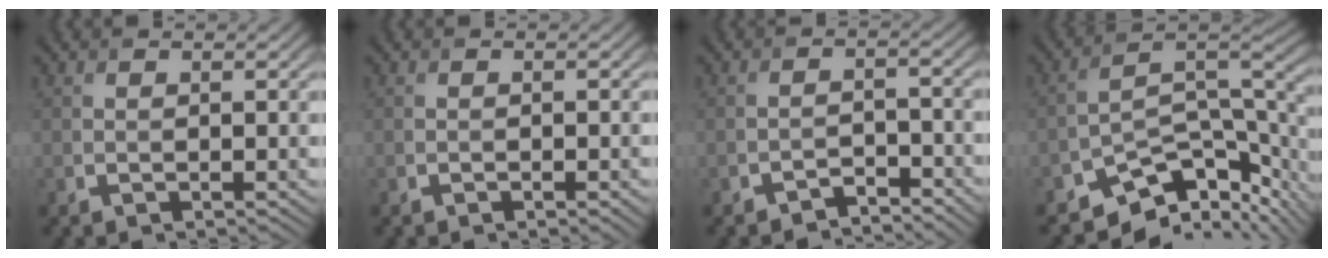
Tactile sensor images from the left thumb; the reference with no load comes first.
{"total": 1.1, "force": [-0.6, 0.2, 0.8], "torque": [-0.012, 0.002, -0.008]}
{"total": 2.6, "force": [-2.4, 0.7, 0.5], "torque": [-0.007, 0.005, -0.042]}
{"total": 10.9, "force": [-7.4, 4.9, 6.3], "torque": [-0.112, -0.011, -0.114]}